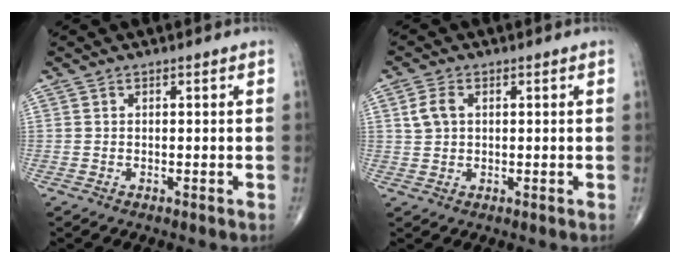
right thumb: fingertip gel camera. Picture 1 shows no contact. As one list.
[{"total": 3.5, "force": [1.0, 2.4, 2.4], "torque": [-0.049, 0.005, 0.020]}]